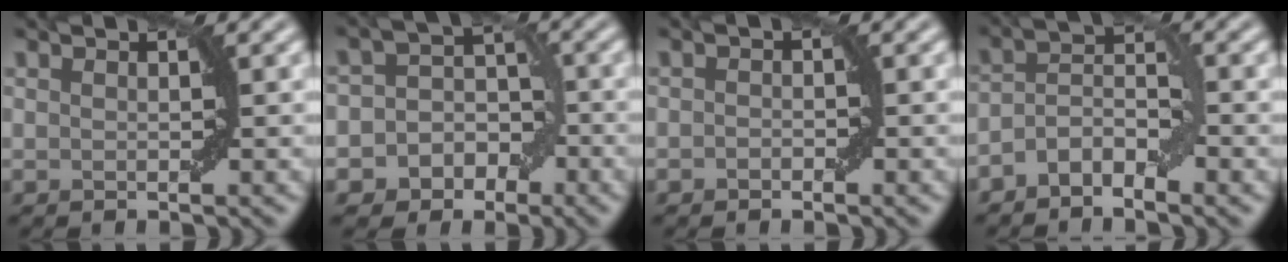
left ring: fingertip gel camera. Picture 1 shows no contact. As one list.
[{"total": 6.2, "force": [-2.6, 5.4, 1.6], "torque": [-0.001, 0.021, -0.061]}, {"total": 0.7, "force": [-0.4, 0.5, 0.4], "torque": [-0.006, 0.002, -0.007]}, {"total": 3.6, "force": [-2.0, 1.6, 2.5], "torque": [-0.044, 0.015, -0.039]}]